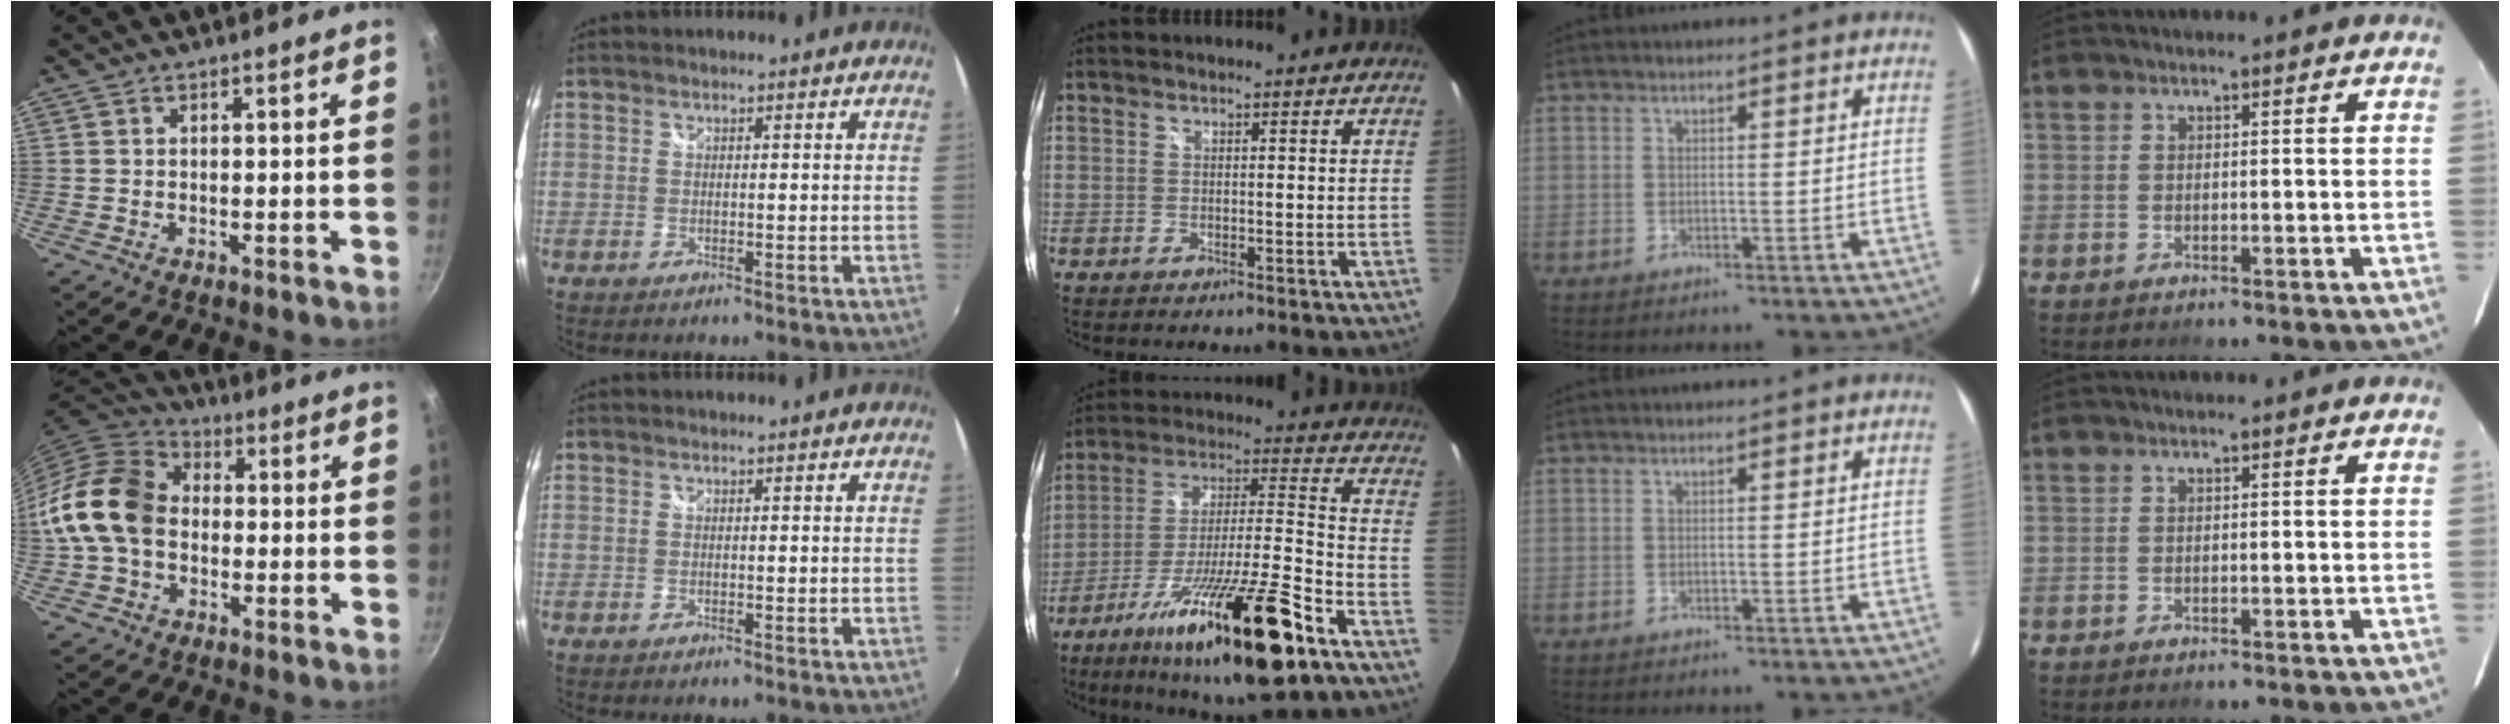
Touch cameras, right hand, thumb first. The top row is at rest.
{"thumb": {"total": 15.1, "force": [-0.8, 11.5, 9.8], "torque": [-0.161, 0.031, -0.032]}, "middle": {"total": 25.3, "force": [-15.7, 3.6, 19.5], "torque": [-0.340, -0.037, -0.260]}}